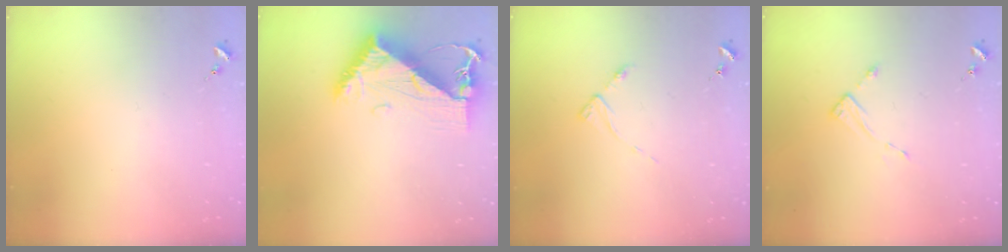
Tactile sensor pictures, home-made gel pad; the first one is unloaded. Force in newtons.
{"total": 9.5, "press": 9.4, "slide": 1.0}
{"total": 3.5, "press": 3.5, "slide": 0.6}
{"total": 2.6, "press": 2.6, "slide": 0.3}